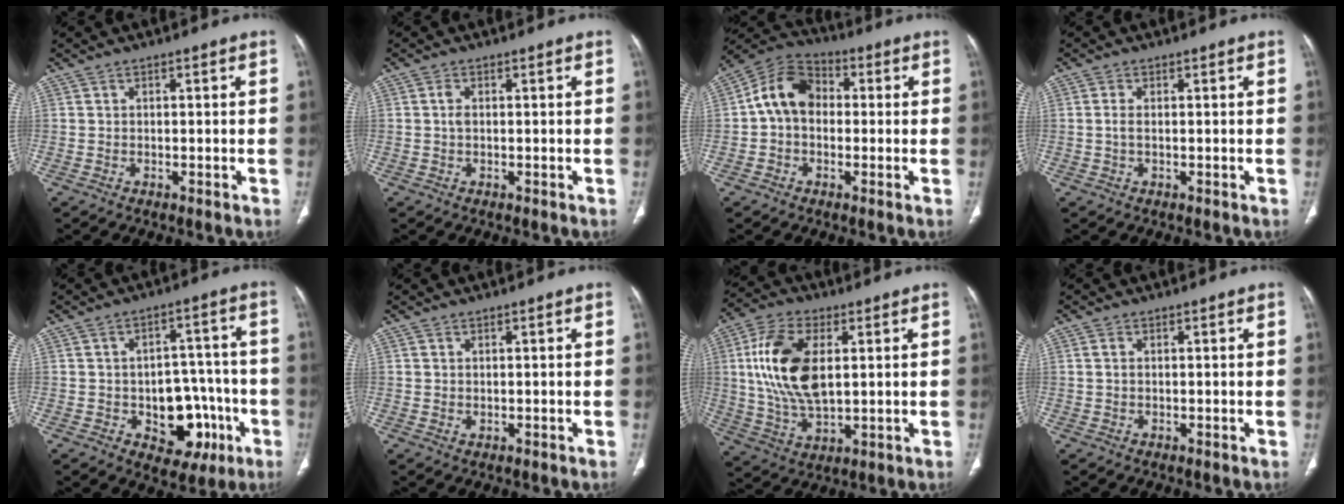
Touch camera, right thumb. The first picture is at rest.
{"total": 1.3, "force": [0.0, 0.7, 1.1], "torque": [-0.024, 0.001, 0.001]}
{"total": 10.0, "force": [0.2, 7.6, 6.5], "torque": [-0.099, 0.033, -0.012]}
{"total": 1.4, "force": [0.0, 0.6, 1.3], "torque": [-0.033, 0.000, 0.003]}
{"total": 12.6, "force": [-4.0, 8.5, 8.4], "torque": [-0.064, 0.037, -0.042]}
{"total": 0.6, "force": [0.4, 0.4, 0.3], "torque": [-0.001, -0.003, 0.009]}
{"total": 15.8, "force": [2.9, 8.4, 13.1], "torque": [-0.260, -0.004, 0.059]}
{"total": 1.1, "force": [0.2, 0.7, 0.9], "torque": [-0.022, 0.003, 0.007]}